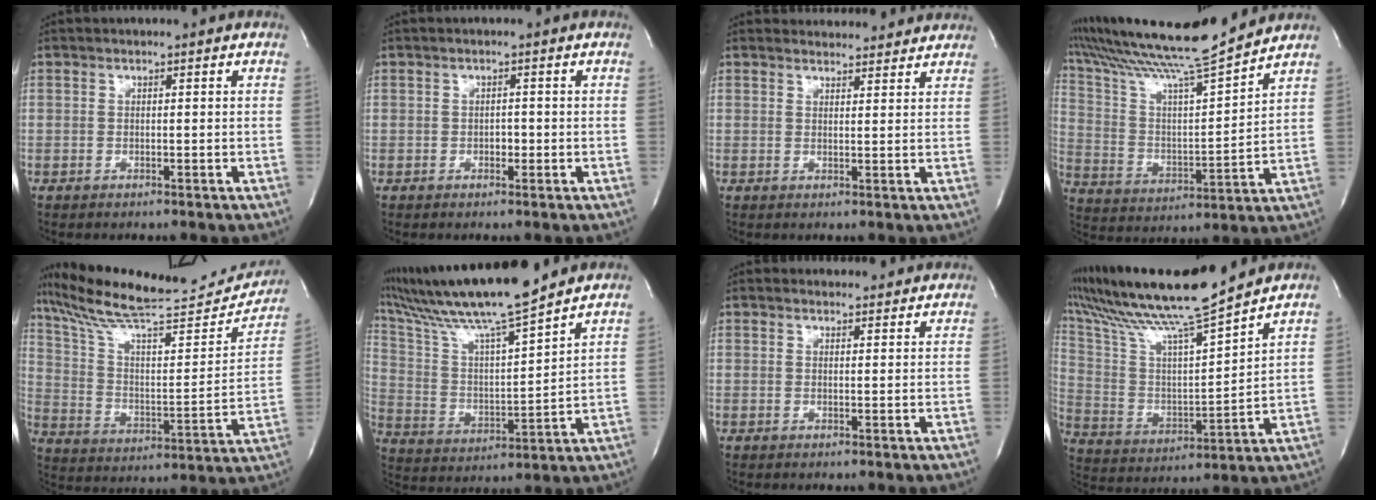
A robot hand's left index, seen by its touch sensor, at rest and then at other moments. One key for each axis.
{"total": 1.2, "fx": -0.4, "fy": 0.8, "fz": 0.8, "tx": -0.012, "ty": 0.003, "tz": -0.006}
{"total": 7.4, "fx": 7.2, "fy": 1.7, "fz": 0.8, "tx": -0.003, "ty": 0.012, "tz": 0.074}
{"total": 17.7, "fx": 16.2, "fy": -1.3, "fz": 6.9, "tx": -0.138, "ty": -0.024, "tz": 0.276}
{"total": 26.2, "fx": 24.1, "fy": 3.4, "fz": 9.9, "tx": -0.168, "ty": -0.037, "tz": 0.348}
{"total": 18.4, "fx": 15.7, "fy": -0.2, "fz": 9.7, "tx": -0.184, "ty": 0.009, "tz": 0.278}
{"total": 4.3, "fx": 4.1, "fy": 1.2, "fz": 0.4, "tx": -0.009, "ty": 0.011, "tz": 0.045}
{"total": 18.4, "fx": 16.1, "fy": -1.0, "fz": 8.8, "tx": -0.181, "ty": -0.009, "tz": 0.287}